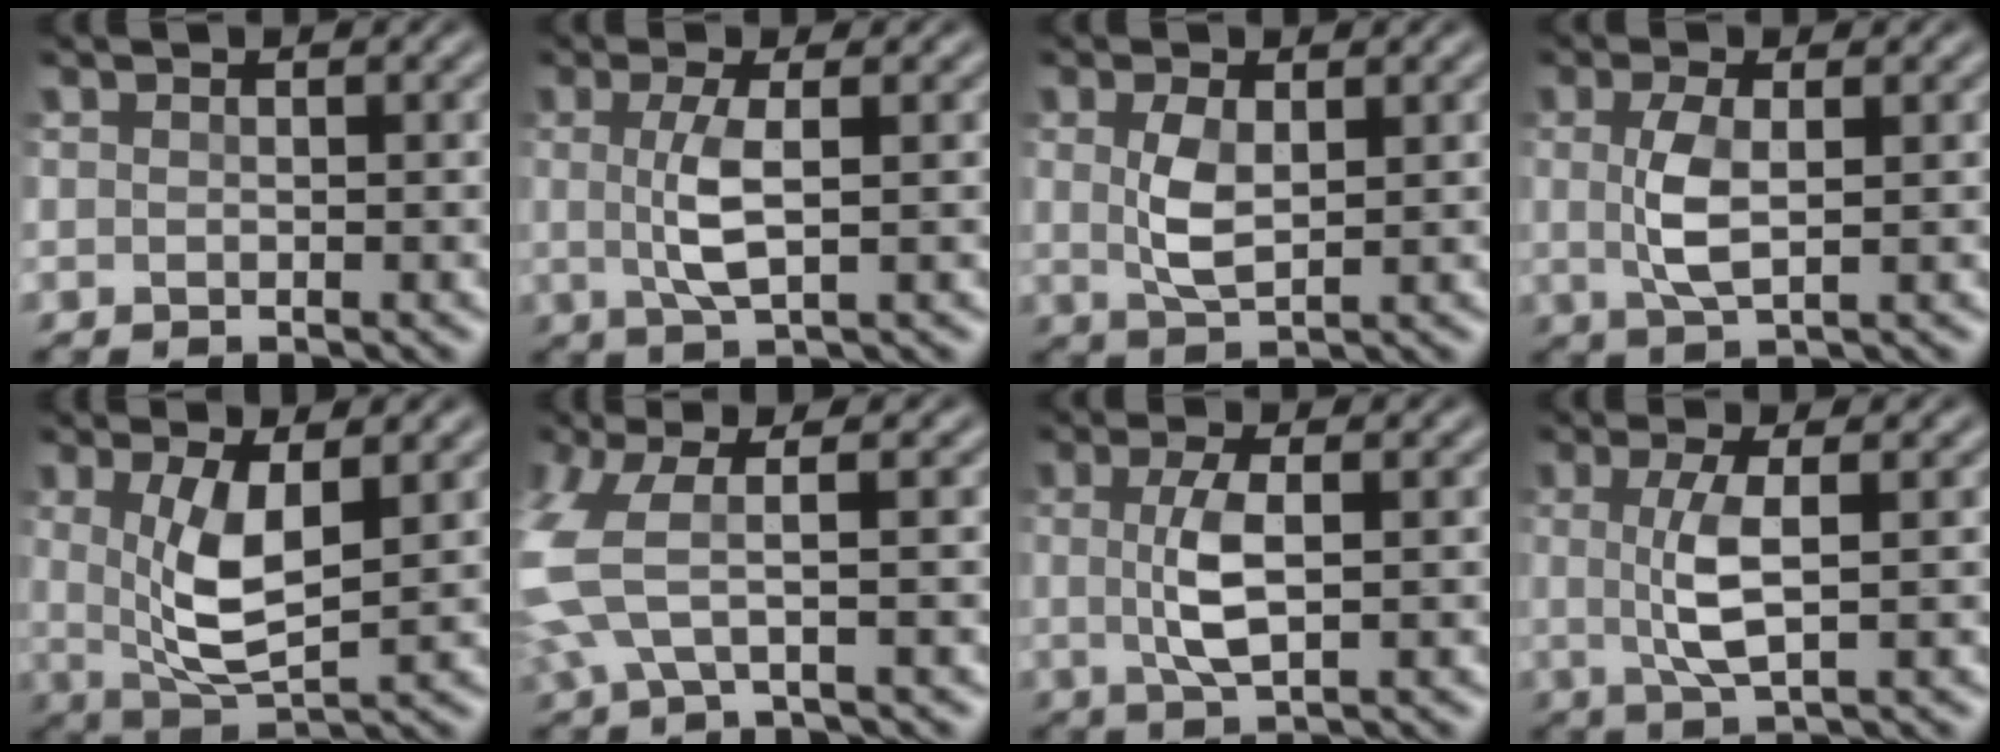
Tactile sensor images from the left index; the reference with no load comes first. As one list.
[{"total": 3.4, "force": [0.1, 0.5, 3.3], "torque": [-0.075, 0.001, 0.004]}, {"total": 3.0, "force": [0.4, 1.3, 2.7], "torque": [-0.064, 0.001, 0.011]}, {"total": 3.4, "force": [0.1, 1.0, 3.2], "torque": [-0.073, 0.003, 0.002]}, {"total": 5.3, "force": [0.7, 1.5, 5.0], "torque": [-0.106, -0.008, 0.018]}, {"total": 6.0, "force": [0.0, 2.3, 5.6], "torque": [-0.151, 0.002, -0.006]}, {"total": 3.8, "force": [0.1, 0.9, 3.6], "torque": [-0.080, 0.004, 0.001]}, {"total": 3.7, "force": [0.2, 0.6, 3.7], "torque": [-0.083, 0.002, 0.006]}]